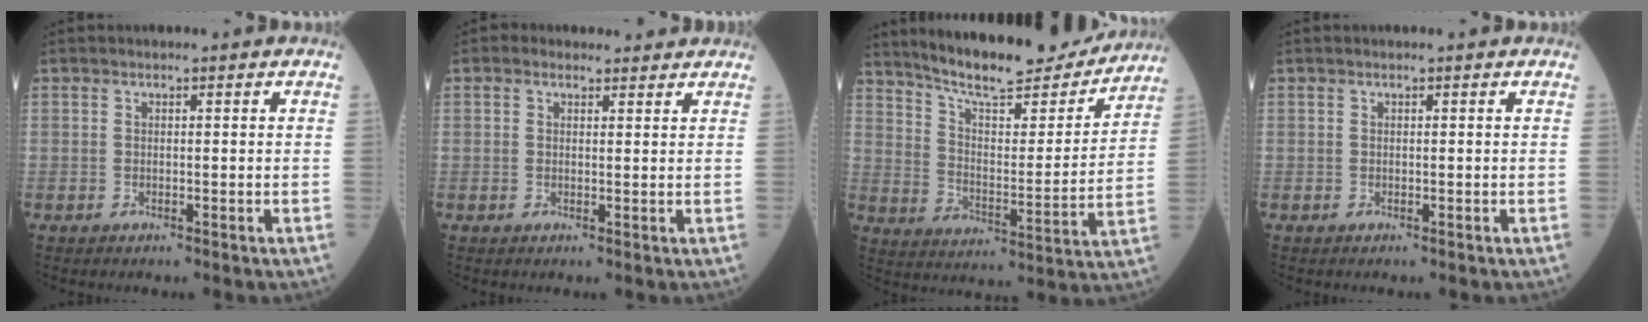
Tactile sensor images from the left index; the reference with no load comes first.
{"total": 2.5, "force": [2.0, 1.4, 0.4], "torque": [-0.007, 0.019, 0.027]}
{"total": 19.7, "force": [17.8, 3.2, 8.0], "torque": [-0.126, -0.014, 0.262]}
{"total": 0.0}